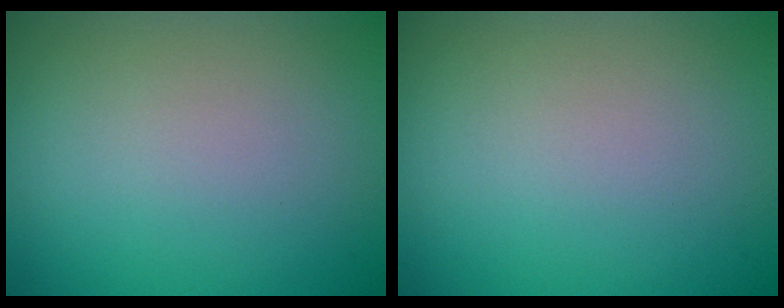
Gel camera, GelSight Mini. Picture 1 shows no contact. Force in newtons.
{"total": 0.0}